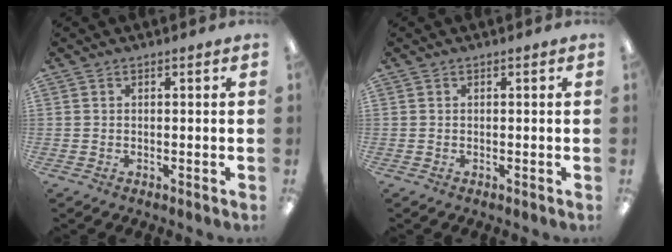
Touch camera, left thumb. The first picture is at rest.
{"total": 0.0}